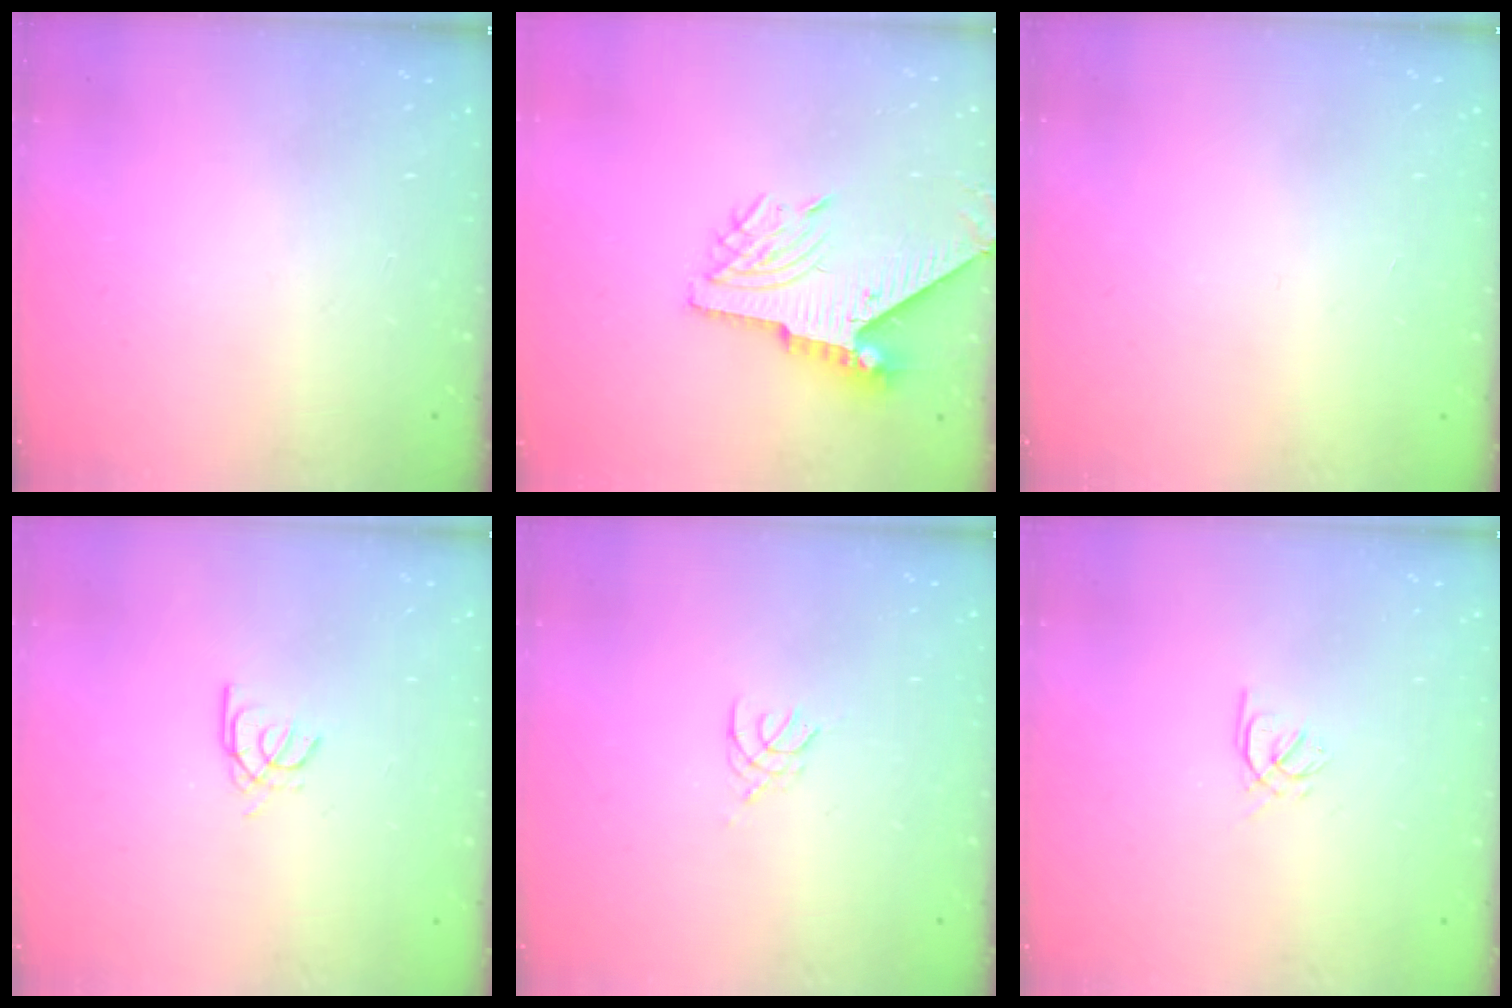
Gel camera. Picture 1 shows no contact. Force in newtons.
{"total": 9.4, "press": 9.4, "slide": 1.2}
{"total": 1.0, "press": 0.9, "slide": 0.2}
{"total": 3.0, "press": 3.0, "slide": 0.5}
{"total": 2.0, "press": 1.9, "slide": 0.4}
{"total": 2.1, "press": 2.0, "slide": 0.5}